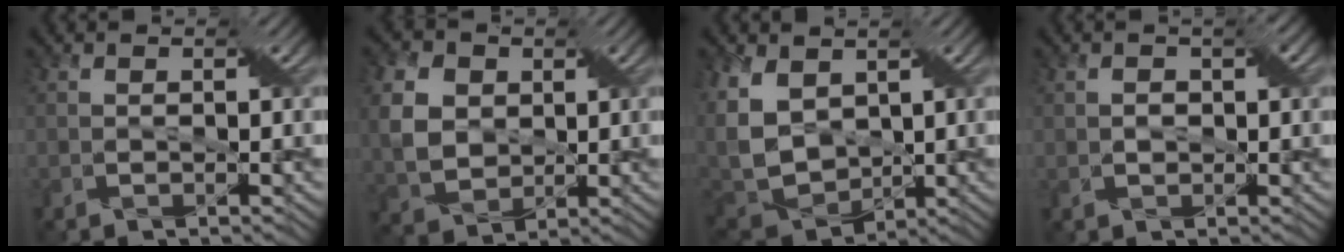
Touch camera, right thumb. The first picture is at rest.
{"total": 7.7, "force": [1.6, 6.2, 4.2], "torque": [-0.127, 0.006, 0.029]}
{"total": 11.0, "force": [2.9, 7.8, 7.2], "torque": [-0.213, 0.003, 0.053]}
{"total": 1.8, "force": [0.2, 1.1, 1.4], "torque": [-0.026, 0.003, 0.003]}